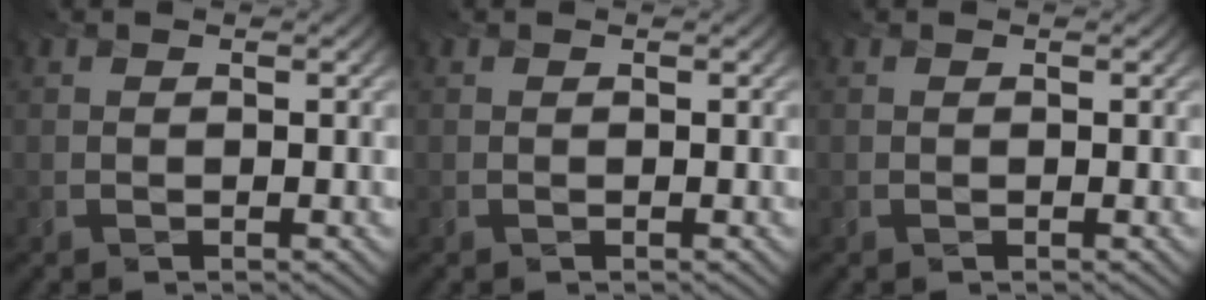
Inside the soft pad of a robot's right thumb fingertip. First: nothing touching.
{"total": 0.0}
{"total": 0.0}